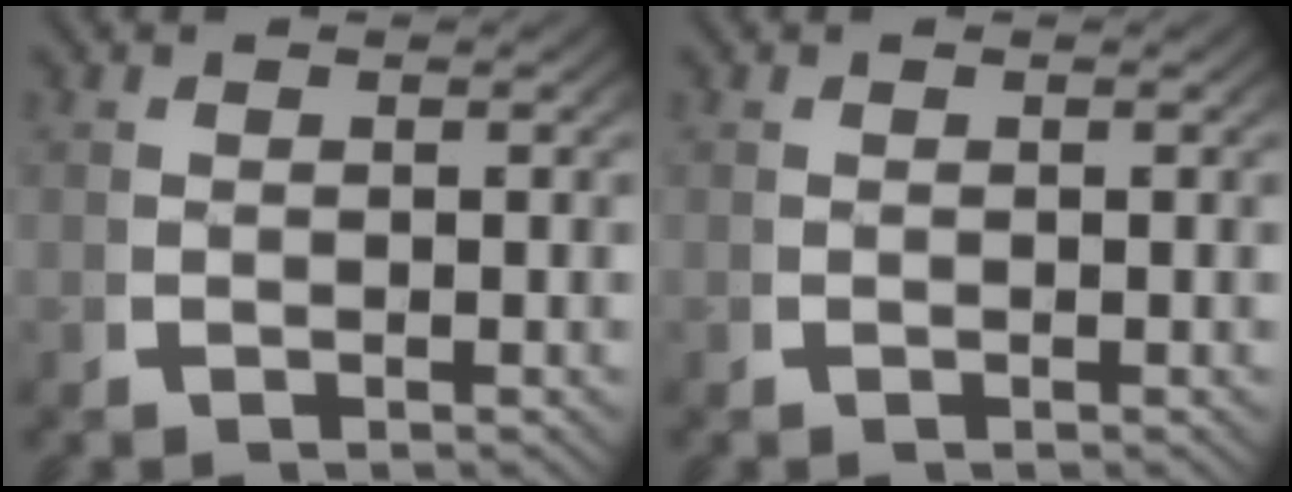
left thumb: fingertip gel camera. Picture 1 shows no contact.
{"total": 0.0}